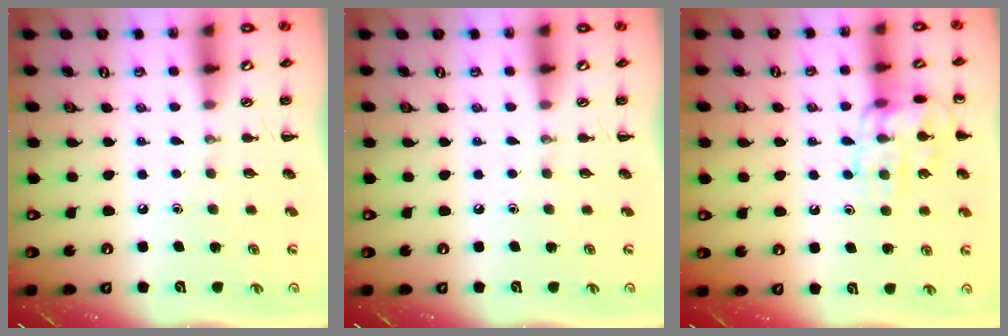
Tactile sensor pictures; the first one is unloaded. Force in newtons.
{"total": 0.0}
{"total": 13.0, "press": 13.0, "slide": 0.7}